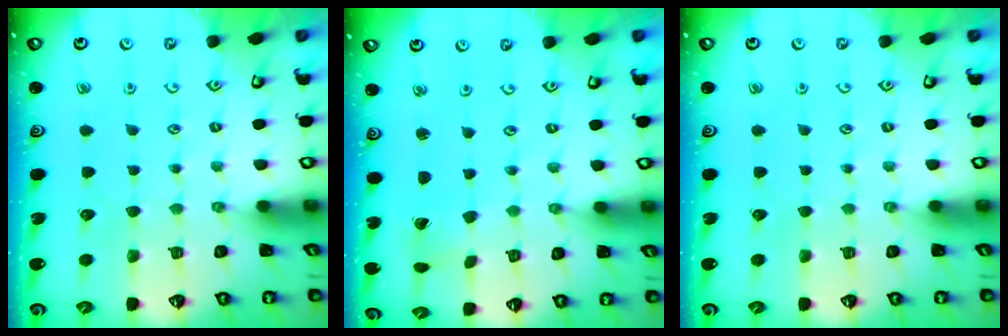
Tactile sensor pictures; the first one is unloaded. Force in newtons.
{"total": 0.9, "press": 0.8, "slide": 0.4}
{"total": 0.0}